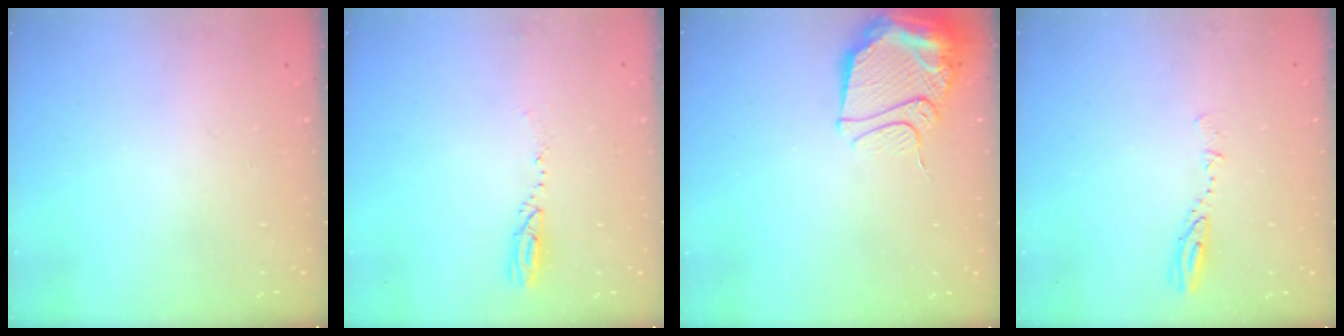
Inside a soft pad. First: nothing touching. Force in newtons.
{"total": 3.1, "press": 3.0, "slide": 0.8}
{"total": 13.0, "press": 12.9, "slide": 1.2}
{"total": 5.2, "press": 5.1, "slide": 0.4}